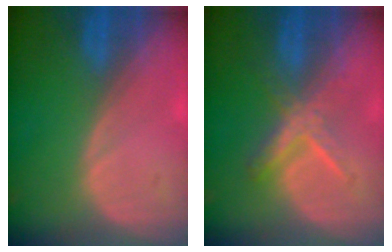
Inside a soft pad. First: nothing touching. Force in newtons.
{"total": 5.5, "press": 5.3, "slide": 1.7}